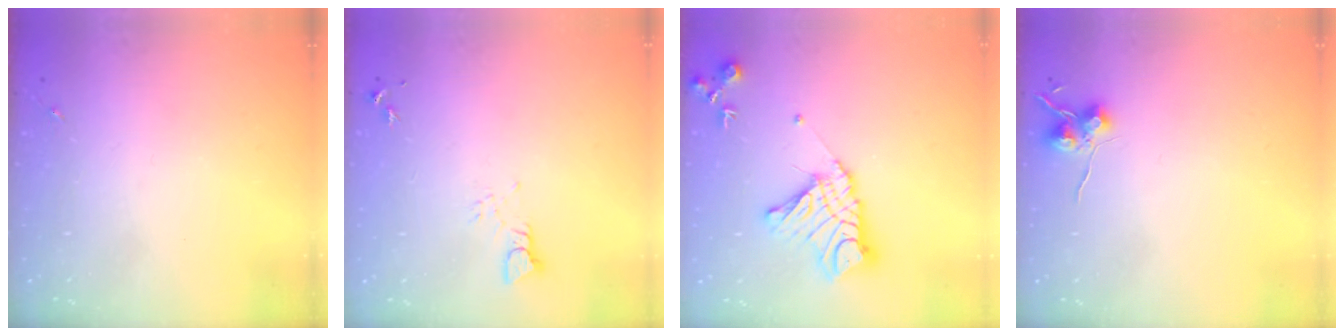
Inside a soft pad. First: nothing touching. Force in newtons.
{"total": 3.2, "press": 3.1, "slide": 0.4}
{"total": 15.8, "press": 15.7, "slide": 1.4}
{"total": 6.9, "press": 6.9, "slide": 0.6}